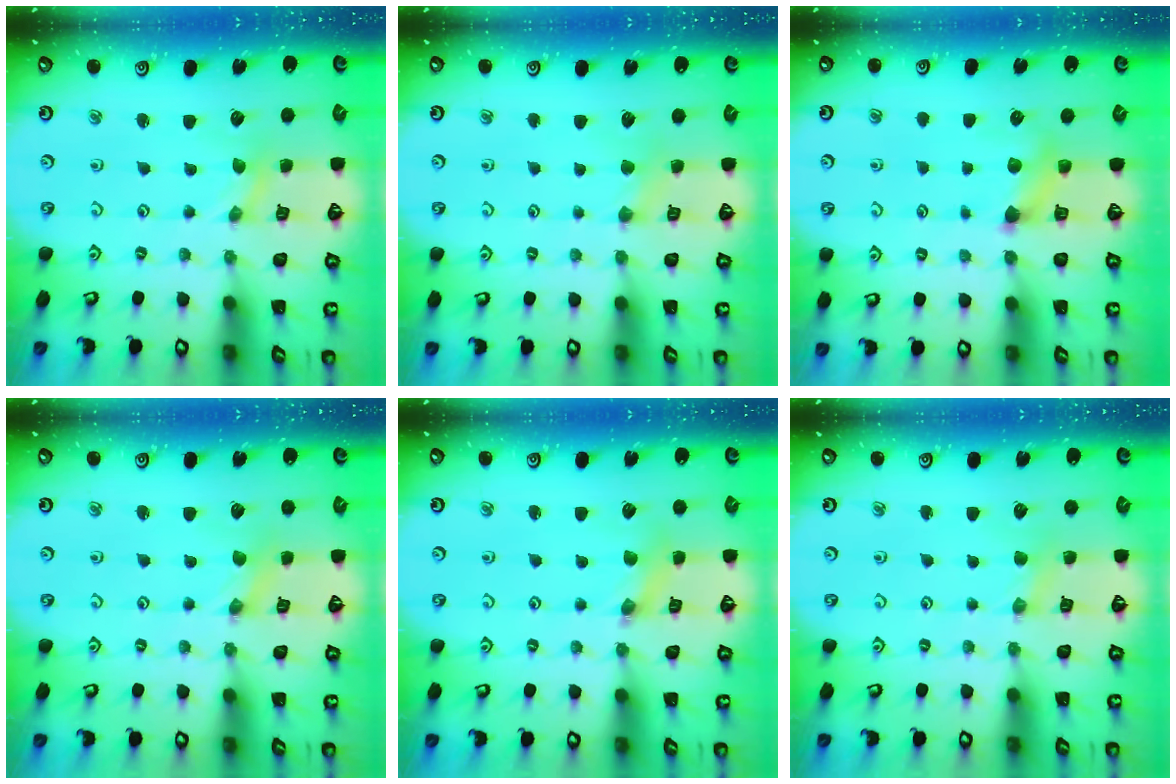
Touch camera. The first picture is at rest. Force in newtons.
{"total": 1.6, "press": 1.6, "slide": 0.4}
{"total": 5.6, "press": 5.6, "slide": 0.4}
{"total": 0.0}
{"total": 2.5, "press": 2.5, "slide": 0.3}
{"total": 2.5, "press": 2.5, "slide": 0.4}